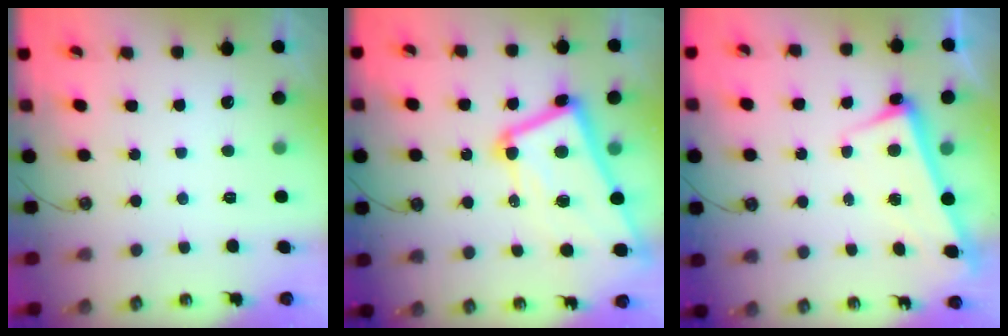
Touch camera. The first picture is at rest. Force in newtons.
{"total": 15.7, "press": 15.6, "slide": 1.5}
{"total": 2.6, "press": 2.4, "slide": 1.0}